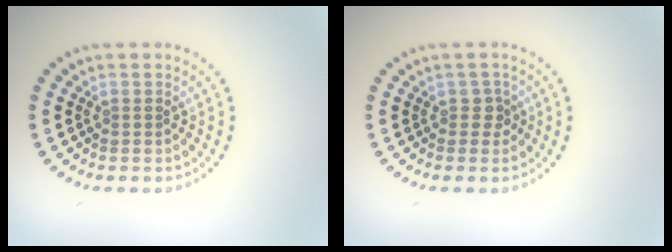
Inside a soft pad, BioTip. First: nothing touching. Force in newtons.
{"total": 1.1, "press": 0.9, "slide": 0.6}